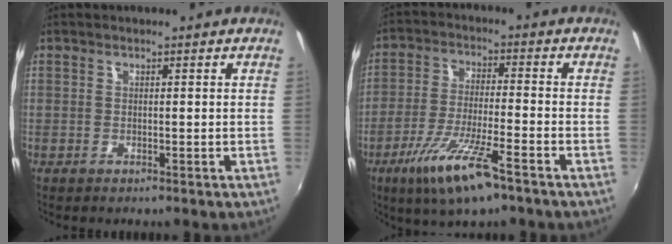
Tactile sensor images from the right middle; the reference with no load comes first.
{"total": 12.1, "force": [-7.0, 2.1, 9.6], "torque": [-0.200, -0.024, -0.129]}